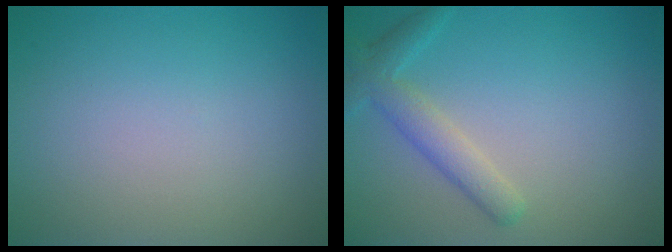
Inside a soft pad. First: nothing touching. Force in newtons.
{"total": 2.1, "press": 2.1, "slide": 0.3}